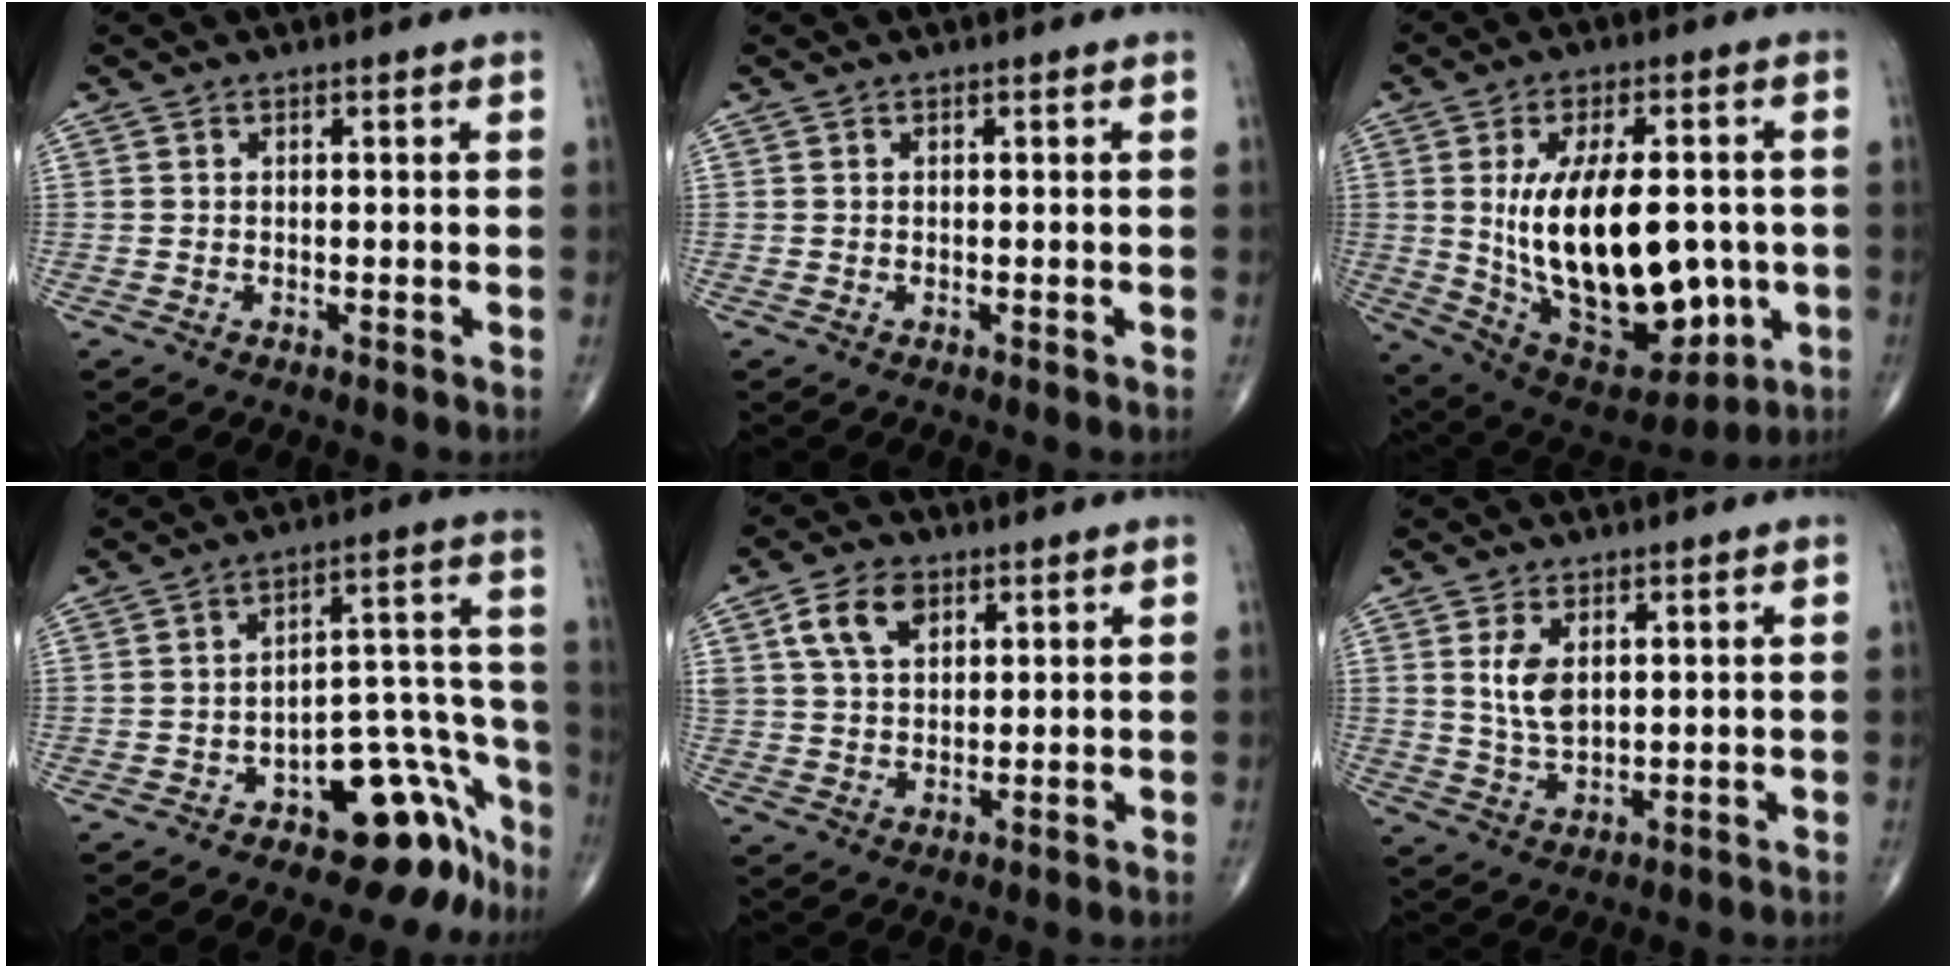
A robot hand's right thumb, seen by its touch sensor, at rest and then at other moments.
{"total": 0.0}
{"total": 24.7, "force": [-1.0, 12.9, 21.0], "torque": [-0.331, -0.008, 0.017]}
{"total": 14.7, "force": [-9.6, 7.2, 8.5], "torque": [-0.034, 0.127, -0.137]}
{"total": 7.8, "force": [3.5, 4.9, 4.9], "torque": [-0.079, -0.006, 0.066]}
{"total": 5.5, "force": [1.6, 2.9, 4.4], "torque": [-0.079, -0.011, 0.039]}